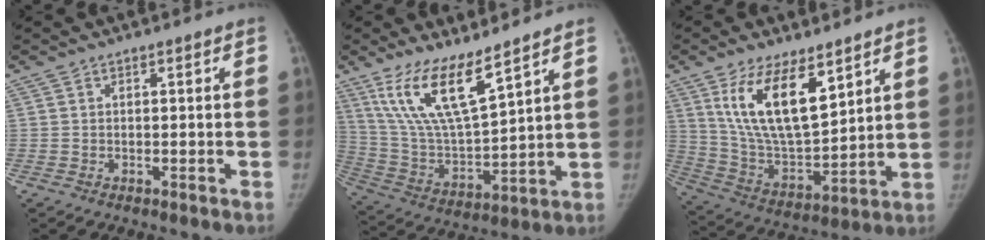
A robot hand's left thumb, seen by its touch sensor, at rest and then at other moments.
{"total": 14.9, "force": [9.8, 3.6, 10.7], "torque": [-0.196, -0.058, 0.207]}
{"total": 16.9, "force": [8.7, 7.2, 12.6], "torque": [-0.202, -0.046, 0.177]}